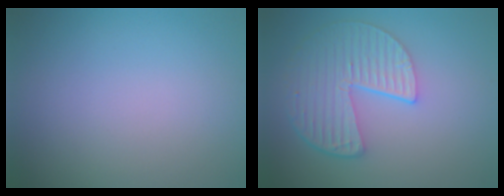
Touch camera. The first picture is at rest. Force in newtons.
{"total": 5.8, "press": 4.5, "slide": 3.6}